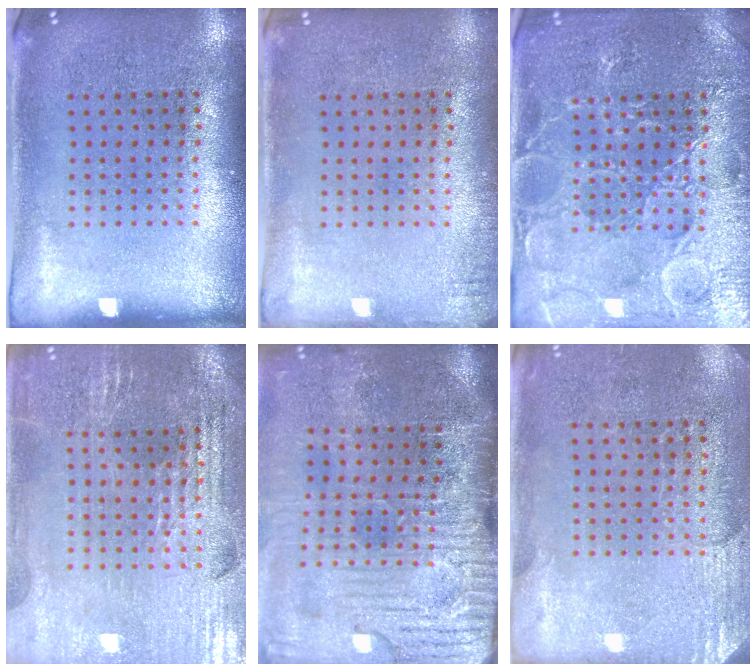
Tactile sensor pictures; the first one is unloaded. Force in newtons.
{"total": 1.0, "press": 1.0, "slide": 0.1}
{"total": 4.5, "press": 4.4, "slide": 0.9}
{"total": 2.9, "press": 2.8, "slide": 0.5}
{"total": 4.8, "press": 4.0, "slide": 2.6}
{"total": 2.6, "press": 2.3, "slide": 1.2}